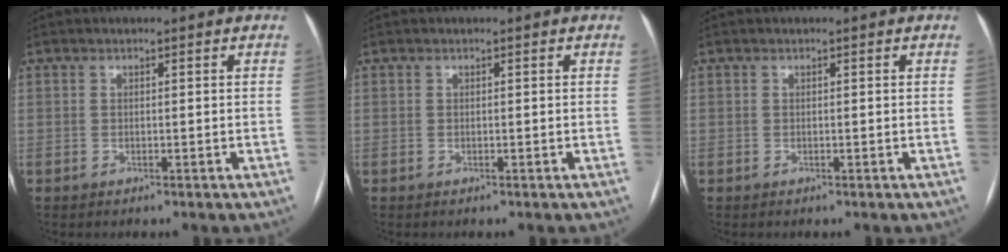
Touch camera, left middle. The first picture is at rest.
{"total": 0.0}
{"total": 0.0}